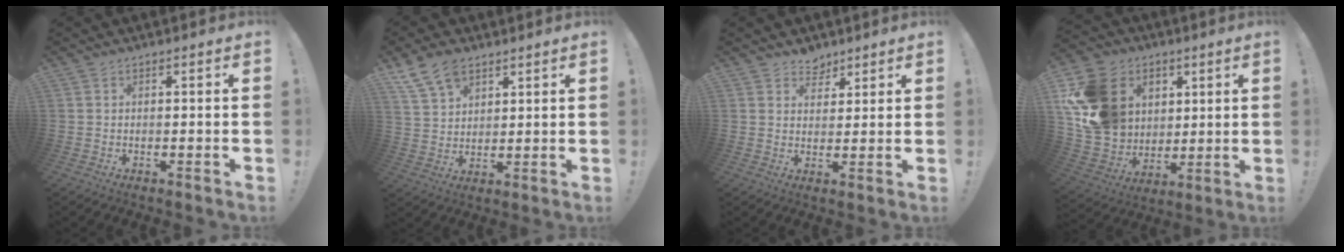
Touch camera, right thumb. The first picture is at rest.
{"total": 9.8, "force": [6.8, 5.8, 3.8], "torque": [-0.070, -0.034, 0.134]}
{"total": 4.5, "force": [3.3, 3.1, 0.3], "torque": [0.001, -0.026, 0.064]}
{"total": 20.3, "force": [6.1, 16.9, 9.5], "torque": [-0.180, -0.019, 0.142]}